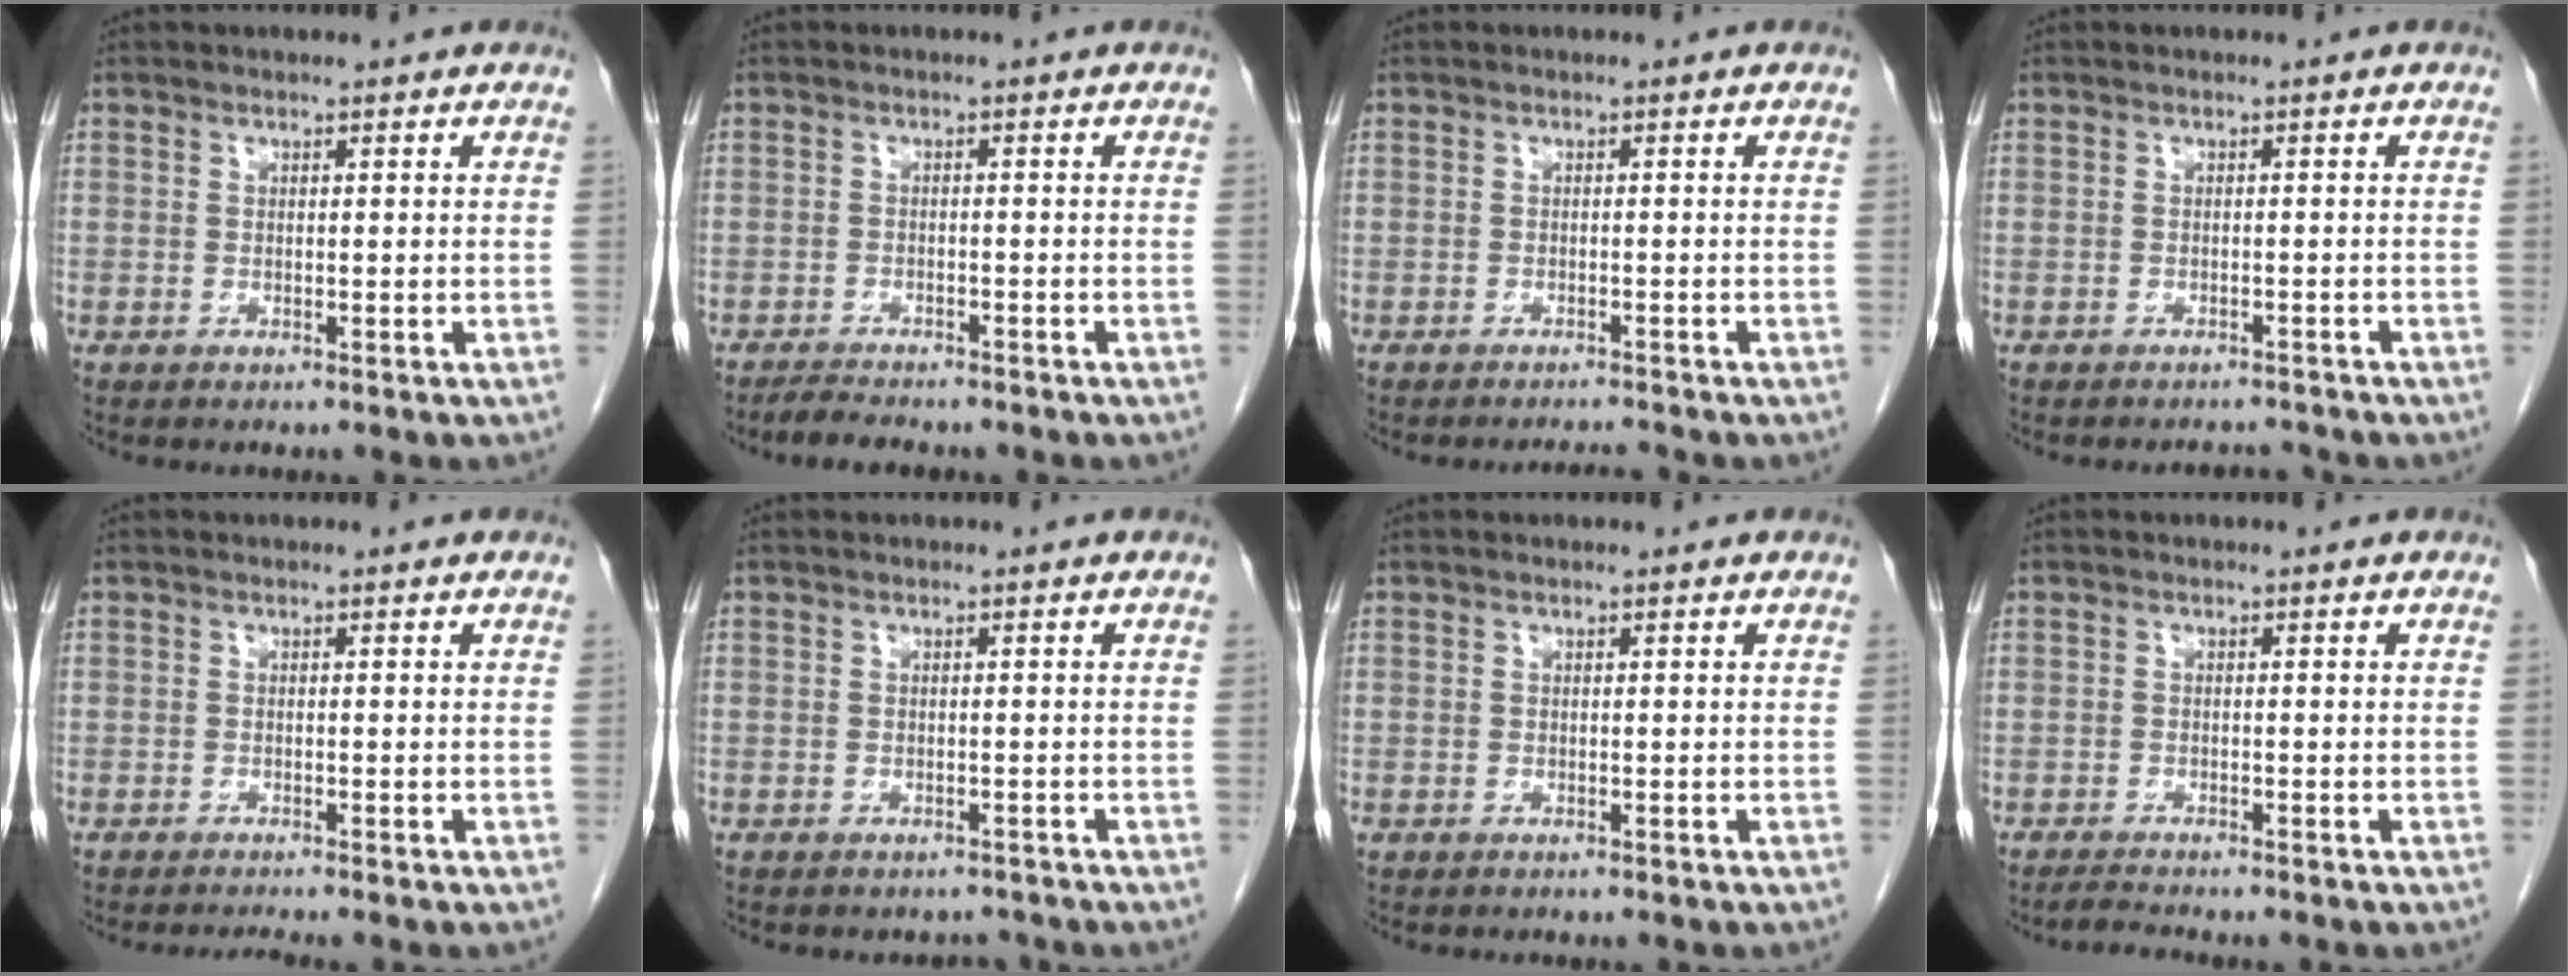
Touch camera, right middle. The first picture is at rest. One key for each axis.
{"total": 4.0, "fx": -3.6, "fy": 0.7, "fz": 1.6, "tx": -0.033, "ty": -0.011, "tz": -0.056}
{"total": 1.8, "fx": -1.7, "fy": -0.7, "fz": 0.0, "tx": -0.003, "ty": -0.012, "tz": -0.023}
{"total": 2.2, "fx": -2.2, "fy": 0.2, "fz": -0.1, "tx": 0.003, "ty": -0.008, "tz": -0.029}
{"total": 1.6, "fx": -1.4, "fy": -0.5, "fz": 0.5, "tx": -0.010, "ty": -0.004, "tz": -0.024}
{"total": 2.6, "fx": -2.4, "fy": 1.0, "fz": 0.1, "tx": -0.002, "ty": -0.002, "tz": -0.031}
{"total": 0.0}
{"total": 1.5, "fx": -1.5, "fy": -0.4, "fz": 0.3, "tx": -0.018, "ty": -0.011, "tz": -0.028}